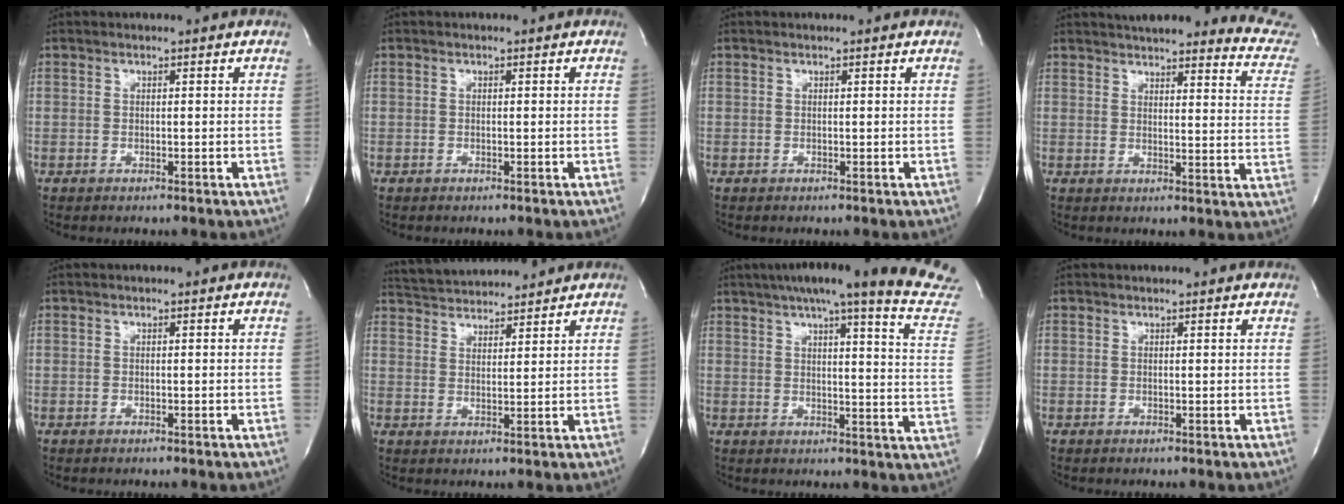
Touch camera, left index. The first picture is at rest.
{"total": 0.0}
{"total": 0.7, "force": [0.7, 0.0, 0.1], "torque": [-0.005, 0.004, 0.006]}
{"total": 20.7, "force": [19.8, 2.5, 5.4], "torque": [-0.056, -0.080, 0.210]}
{"total": 0.0}
{"total": 9.7, "force": [9.4, 1.0, 2.1], "torque": [-0.046, 0.022, 0.150]}
{"total": 26.0, "force": [22.8, 0.3, 12.6], "torque": [-0.172, -0.071, 0.261]}
{"total": 3.3, "force": [3.2, 0.4, 0.7], "torque": [-0.014, 0.017, 0.030]}